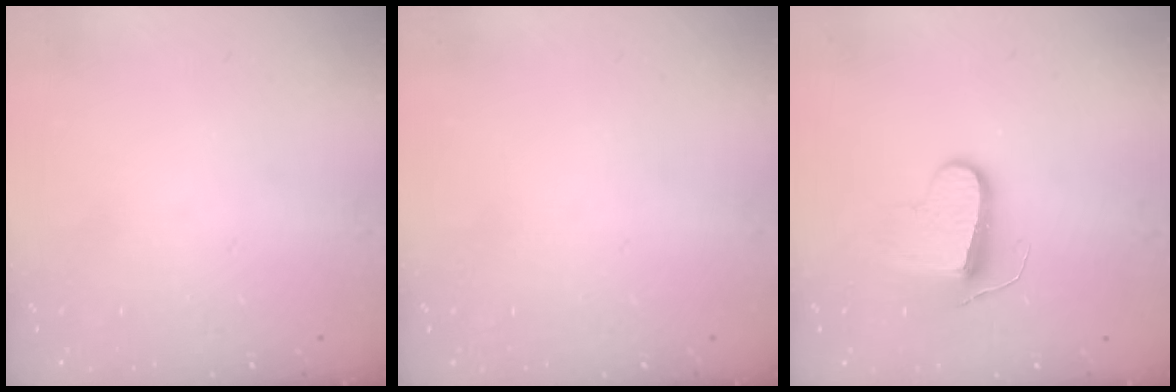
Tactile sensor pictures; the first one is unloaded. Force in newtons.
{"total": 0.0}
{"total": 9.0, "press": 9.0, "slide": 0.2}